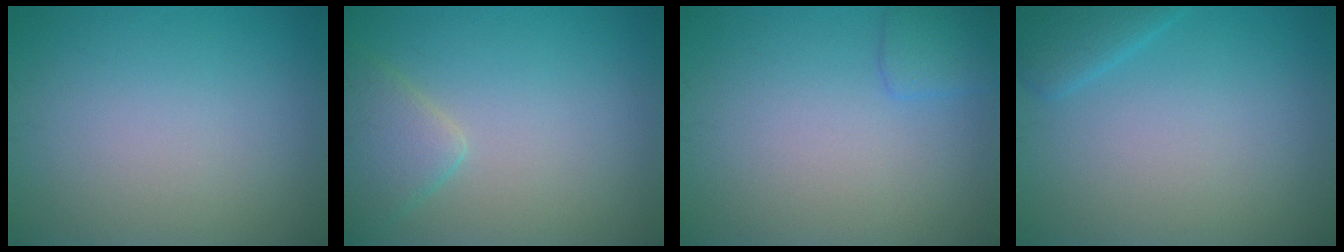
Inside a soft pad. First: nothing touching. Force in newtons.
{"total": 3.1, "press": 3.1, "slide": 0.0}
{"total": 1.7, "press": 1.7, "slide": 0.1}
{"total": 2.0, "press": 2.0, "slide": 0.1}